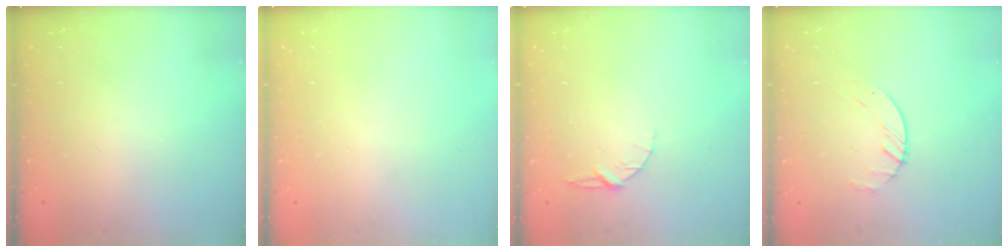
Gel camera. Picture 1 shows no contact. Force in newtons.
{"total": 0.0}
{"total": 5.1, "press": 5.1, "slide": 0.4}
{"total": 1.6, "press": 1.6, "slide": 0.3}